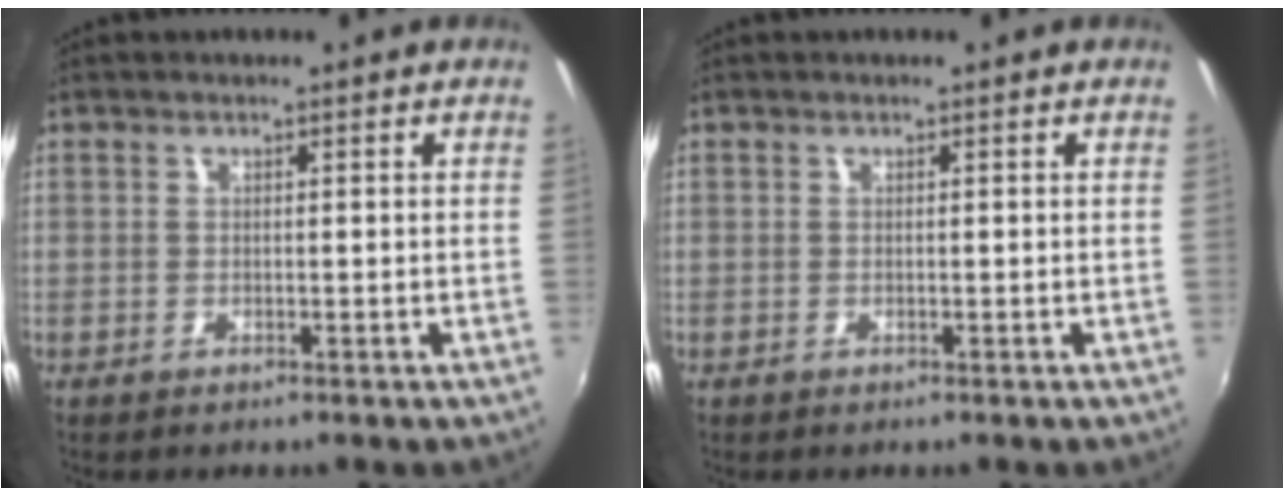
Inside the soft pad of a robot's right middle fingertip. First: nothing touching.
{"total": 0.0}